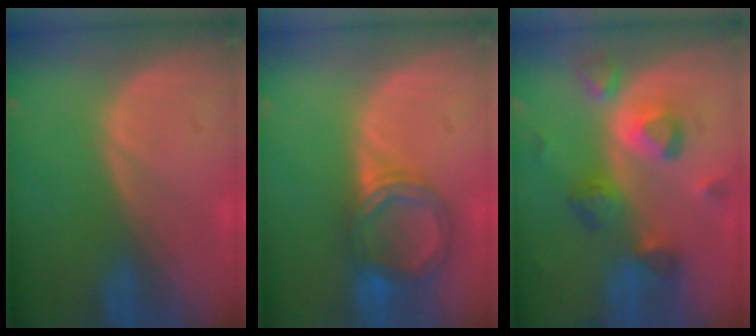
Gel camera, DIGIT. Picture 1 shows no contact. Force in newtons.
{"total": 5.9, "press": 5.9, "slide": 0.8}
{"total": 8.3, "press": 7.8, "slide": 2.8}